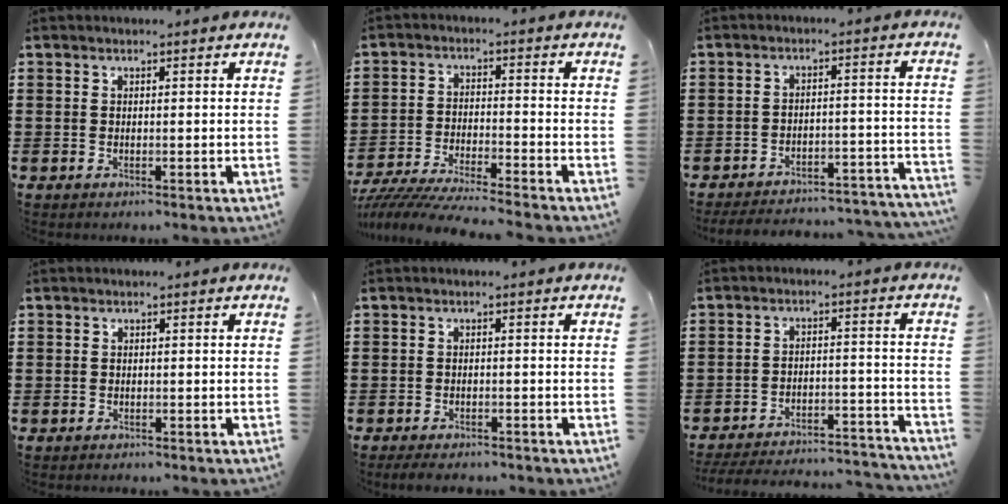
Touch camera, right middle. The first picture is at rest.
{"total": 6.0, "force": [-5.8, -0.2, 1.6], "torque": [-0.042, -0.014, -0.117]}
{"total": 4.7, "force": [-4.5, 0.3, 1.4], "torque": [-0.031, -0.004, -0.091]}
{"total": 0.5, "force": [-0.3, 0.4, 0.0], "torque": [0.000, 0.002, -0.007]}
{"total": 1.4, "force": [-1.4, 0.1, 0.4], "torque": [-0.011, -0.004, -0.025]}
{"total": 5.2, "force": [-5.0, 0.4, 1.5], "torque": [-0.038, -0.003, -0.103]}